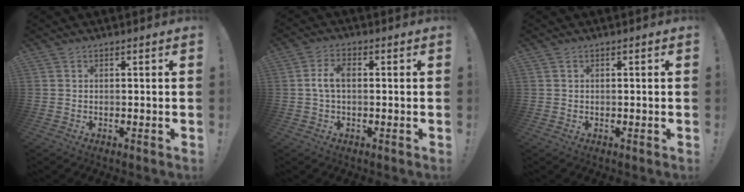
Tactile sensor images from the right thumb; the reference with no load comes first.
{"total": 5.2, "force": [0.2, 2.9, 4.4], "torque": [-0.080, 0.011, 0.003]}
{"total": 0.6, "force": [-0.1, 0.5, 0.3], "torque": [-0.006, 0.004, -0.002]}